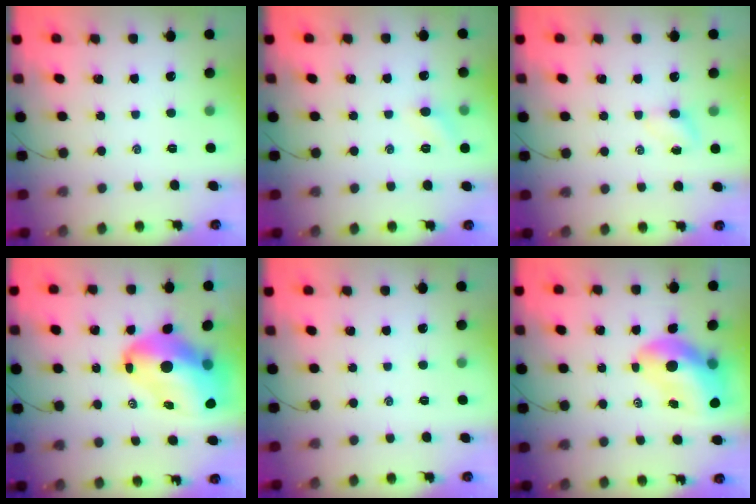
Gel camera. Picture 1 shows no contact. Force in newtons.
{"total": 5.6, "press": 5.4, "slide": 1.6}
{"total": 3.0, "press": 2.9, "slide": 0.9}
{"total": 16.9, "press": 16.3, "slide": 4.6}
{"total": 0.0}
{"total": 13.4, "press": 12.7, "slide": 4.2}